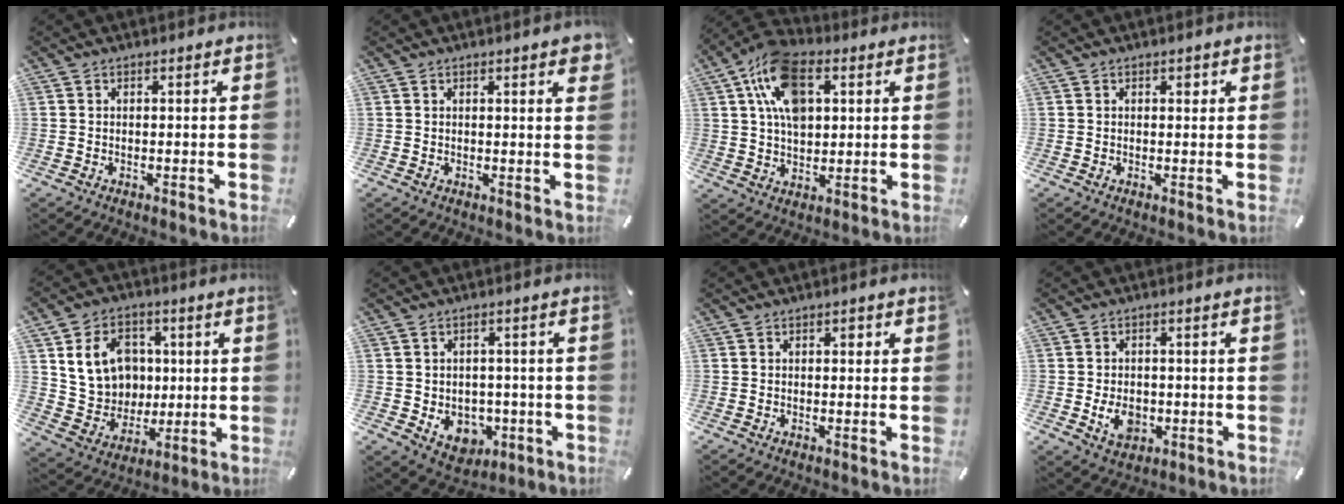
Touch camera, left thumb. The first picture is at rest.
{"total": 2.4, "force": [1.2, 0.5, 2.0], "torque": [-0.033, -0.001, 0.018]}
{"total": 13.8, "force": [4.6, 8.9, 9.4], "torque": [-0.184, -0.001, 0.084]}
{"total": 1.2, "force": [0.5, 0.9, 0.6], "torque": [-0.005, 0.002, 0.006]}
{"total": 14.0, "force": [3.0, 12.3, 6.1], "torque": [-0.106, 0.003, 0.068]}
{"total": 6.8, "force": [-0.9, 6.1, 2.8], "torque": [-0.038, -0.002, -0.014]}
{"total": 1.2, "force": [0.3, 0.8, 0.8], "torque": [-0.009, 0.002, 0.003]}
{"total": 6.1, "force": [-1.3, 4.6, 3.7], "torque": [-0.068, -0.004, -0.025]}